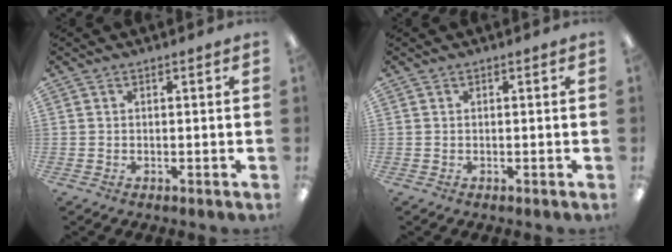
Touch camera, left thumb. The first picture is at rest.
{"total": 0.0}